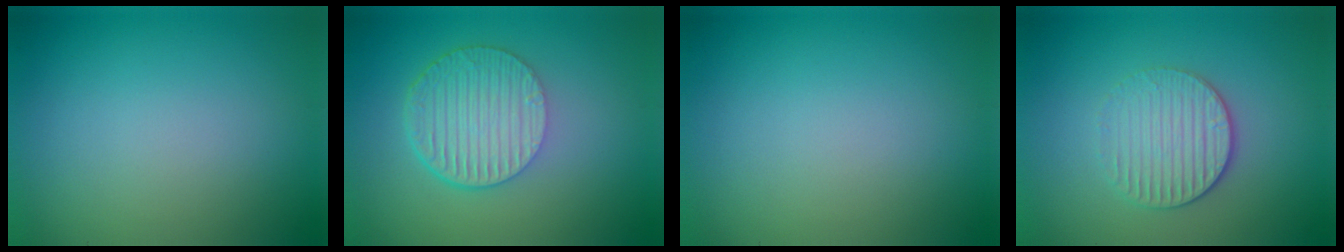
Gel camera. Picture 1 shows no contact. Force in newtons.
{"total": 6.0, "press": 4.1, "slide": 4.4}
{"total": 0.0}
{"total": 3.1, "press": 2.7, "slide": 1.4}